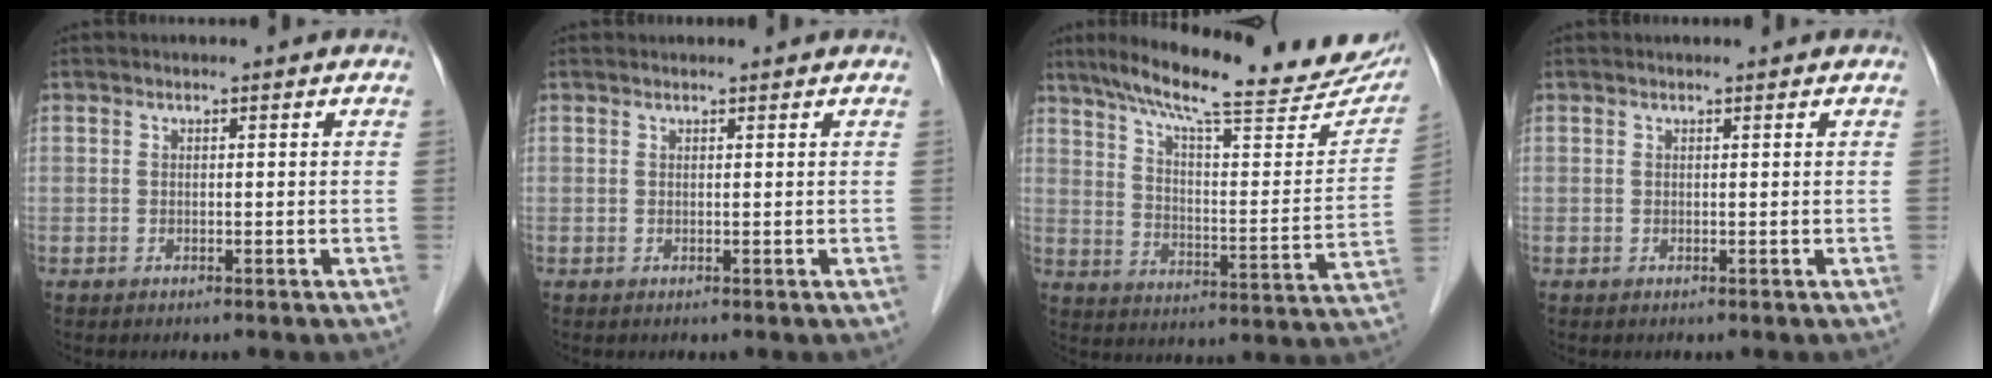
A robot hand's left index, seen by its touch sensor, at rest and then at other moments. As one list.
[{"total": 1.7, "force": [1.6, 0.1, 0.3], "torque": [-0.009, 0.016, 0.022]}, {"total": 26.3, "force": [21.6, 4.4, 14.4], "torque": [-0.218, -0.016, 0.287]}, {"total": 1.1, "force": [1.0, 0.0, 0.3], "torque": [-0.010, 0.011, 0.012]}]